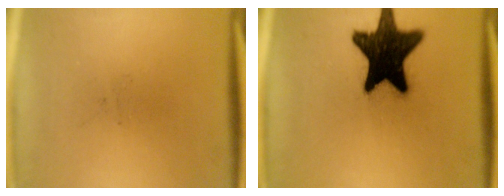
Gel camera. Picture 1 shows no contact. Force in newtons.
{"total": 19.0}